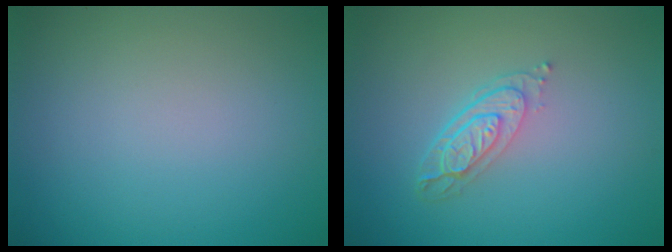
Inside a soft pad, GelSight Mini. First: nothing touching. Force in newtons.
{"total": 3.2, "press": 2.4, "slide": 2.2}